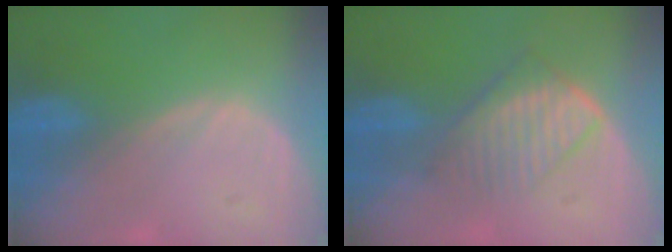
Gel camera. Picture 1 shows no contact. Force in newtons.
{"total": 5.9, "press": 5.8, "slide": 1.3}